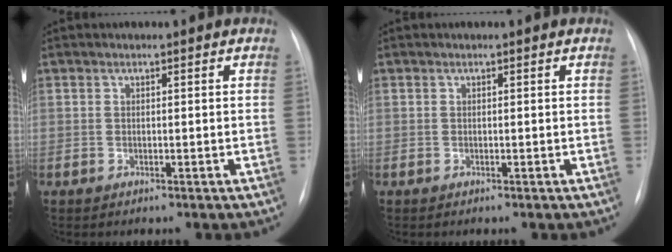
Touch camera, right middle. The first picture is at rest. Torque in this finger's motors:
{"motor_torque": [0.40, -0.30, 0.09, 0.01]}